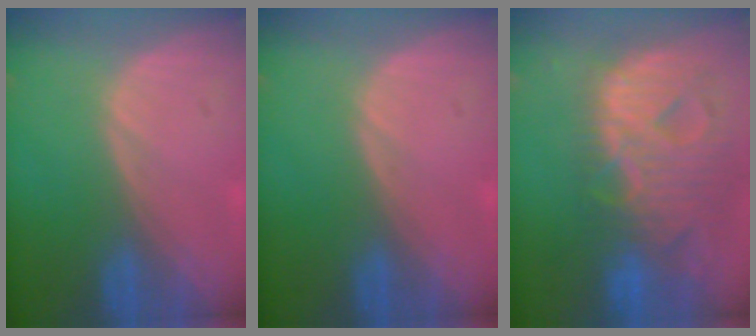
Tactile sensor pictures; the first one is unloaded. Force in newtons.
{"total": 0.0}
{"total": 13.1, "press": 11.2, "slide": 6.9}